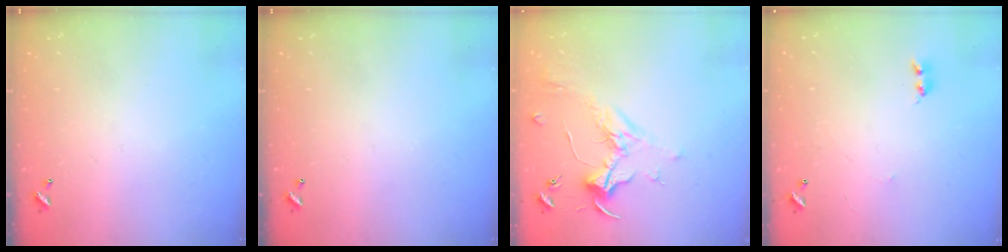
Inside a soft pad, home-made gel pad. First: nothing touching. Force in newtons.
{"total": 0.0}
{"total": 1.9, "press": 1.7, "slide": 0.7}
{"total": 2.2, "press": 2.1, "slide": 0.5}